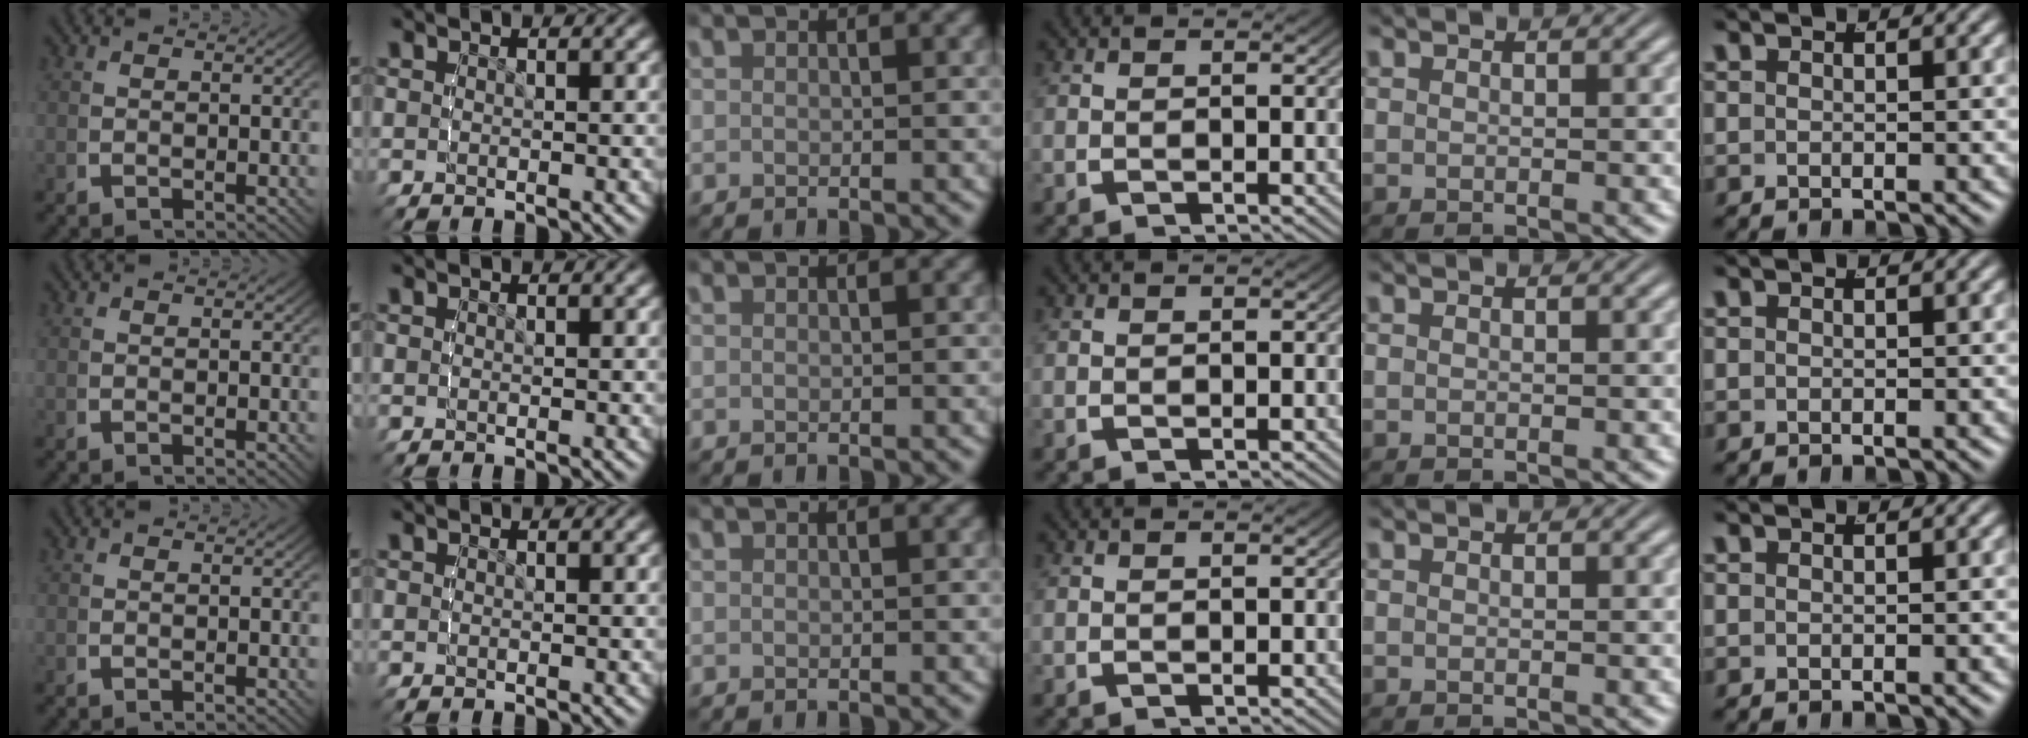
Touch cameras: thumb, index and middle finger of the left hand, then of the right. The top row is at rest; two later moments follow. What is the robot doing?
{"motion": "lift_and_place", "object": "bottle"}